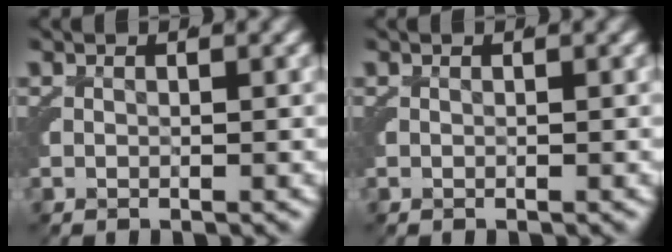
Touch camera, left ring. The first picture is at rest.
{"total": 0.0}